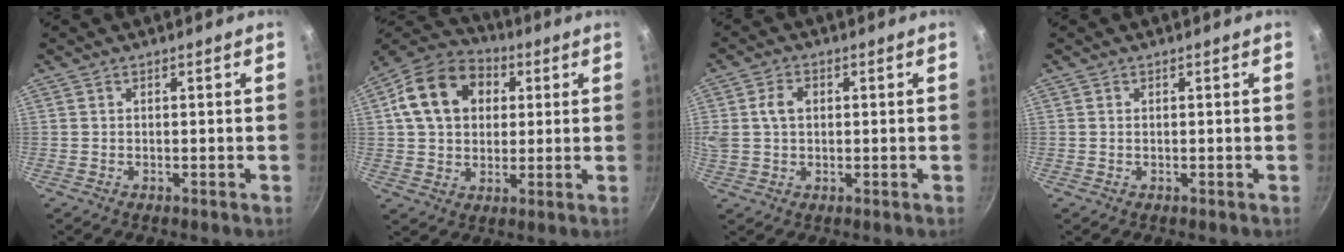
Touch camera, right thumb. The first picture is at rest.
{"total": 15.5, "force": [3.9, 11.9, 9.2], "torque": [-0.137, 0.020, 0.054]}
{"total": 6.3, "force": [1.2, 4.6, 4.2], "torque": [-0.074, 0.010, 0.018]}
{"total": 0.0}